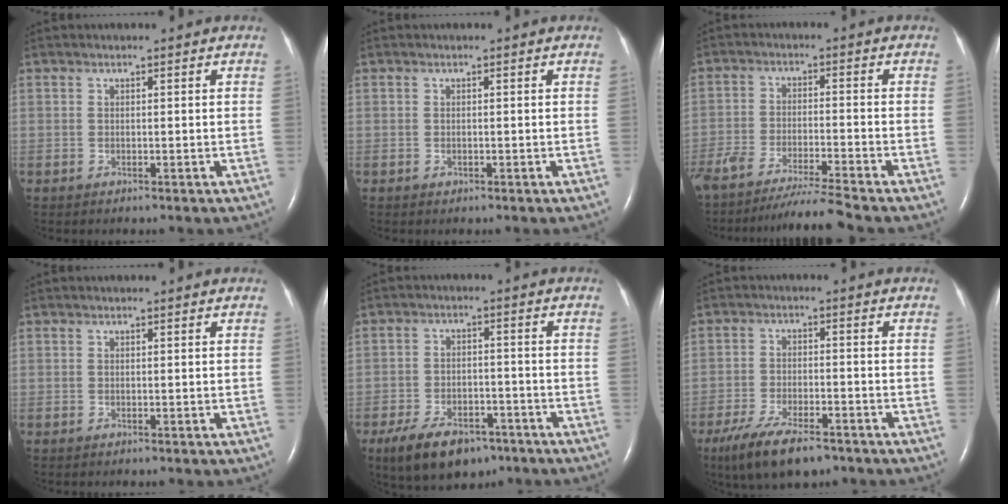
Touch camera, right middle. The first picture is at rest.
{"total": 0.0}
{"total": 10.3, "force": [-9.3, -1.7, 4.1], "torque": [-0.062, -0.026, -0.160]}
{"total": 0.0}
{"total": 10.3, "force": [-6.9, 5.1, 5.6], "torque": [-0.101, -0.004, -0.109]}
{"total": 10.2, "force": [-7.3, 3.1, 6.5], "torque": [-0.122, -0.017, -0.123]}